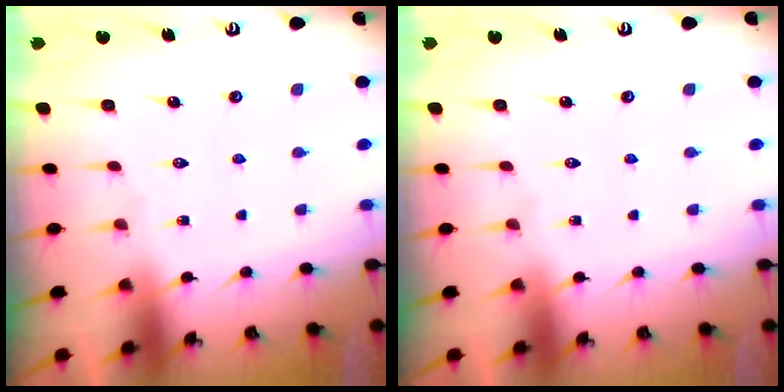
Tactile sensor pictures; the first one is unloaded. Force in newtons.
{"total": 0.0}